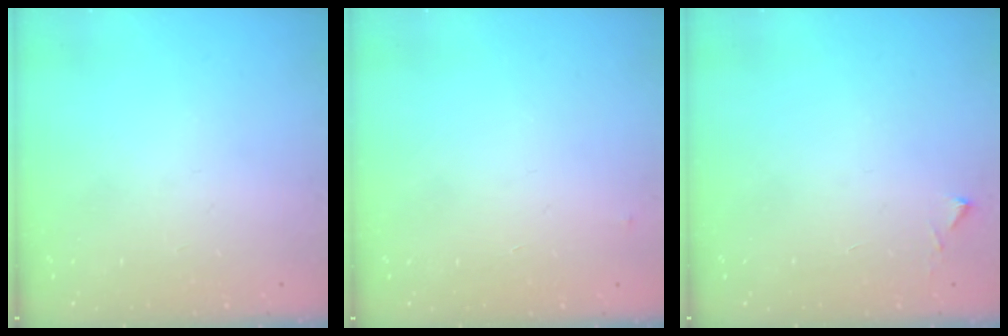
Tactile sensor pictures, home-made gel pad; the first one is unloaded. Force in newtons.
{"total": 2.5, "press": 2.5, "slide": 0.4}
{"total": 4.8, "press": 4.8, "slide": 0.6}